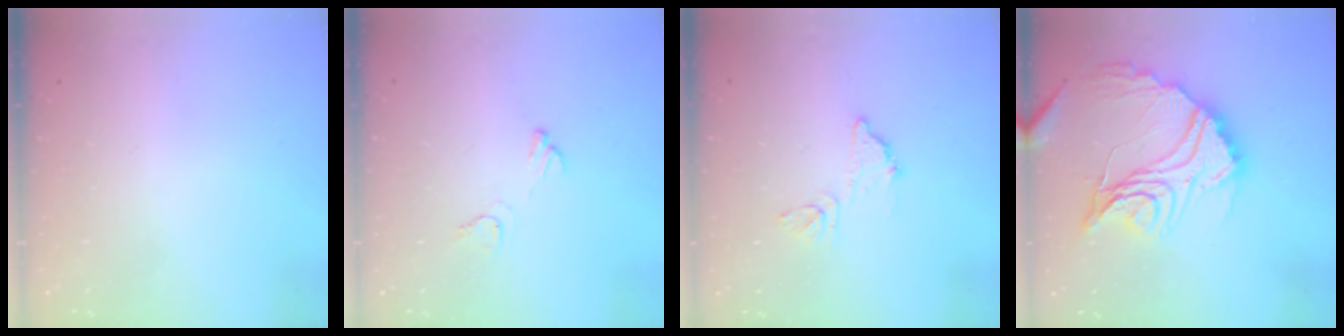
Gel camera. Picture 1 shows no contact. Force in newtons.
{"total": 5.7, "press": 5.7, "slide": 0.4}
{"total": 10.0, "press": 10.0, "slide": 0.3}
{"total": 23.7, "press": 23.6, "slide": 2.1}